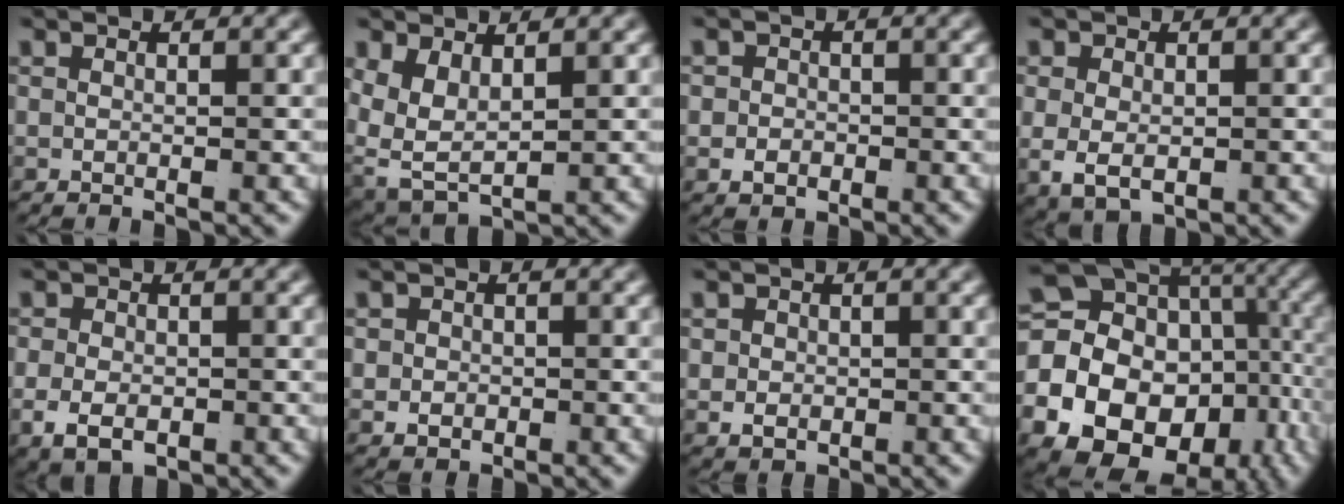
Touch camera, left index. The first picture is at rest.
{"total": 7.9, "force": [-0.3, 6.8, 4.0], "torque": [-0.129, -0.039, 0.007]}
{"total": 1.6, "force": [-0.7, 1.3, 0.5], "torque": [-0.002, -0.008, -0.009]}
{"total": 4.1, "force": [-0.6, 3.2, 2.5], "torque": [-0.068, -0.031, 0.011]}
{"total": 4.0, "force": [-1.3, 2.8, 2.5], "torque": [-0.047, -0.025, -0.006]}
{"total": 2.1, "force": [-0.3, 1.9, 0.9], "torque": [-0.016, -0.009, 0.001]}
{"total": 2.3, "force": [-0.1, 2.0, 1.2], "torque": [-0.027, -0.015, 0.011]}
{"total": 22.7, "force": [-4.1, 19.3, 11.1], "torque": [-0.253, -0.080, -0.057]}